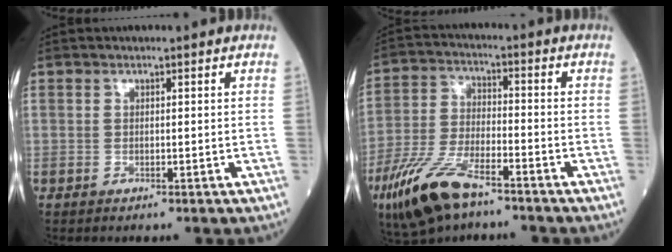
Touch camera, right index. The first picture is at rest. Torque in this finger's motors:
{"motor_torque": [0.68, -0.68, 0.60, 0.14]}